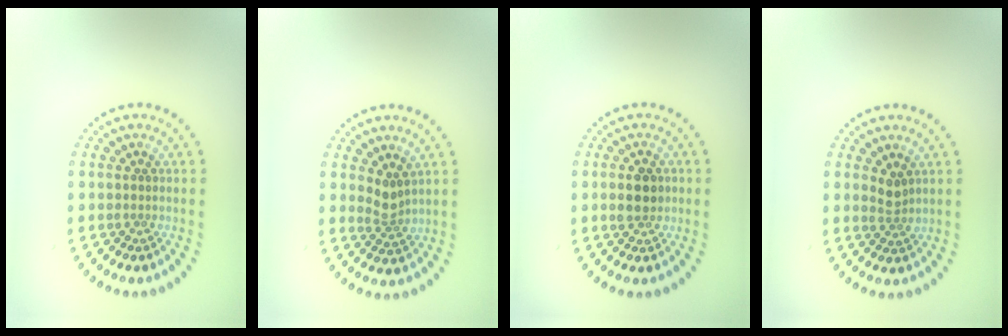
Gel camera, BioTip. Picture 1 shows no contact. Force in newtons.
{"total": 2.0, "press": 1.5, "slide": 1.4}
{"total": 2.7, "press": 2.7, "slide": 0.2}
{"total": 1.6, "press": 1.2, "slide": 1.1}